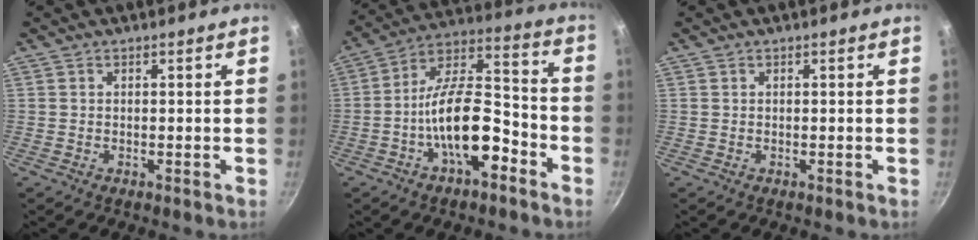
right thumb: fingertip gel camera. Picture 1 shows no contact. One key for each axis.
{"total": 16.2, "fx": -6.4, "fy": 7.1, "fz": 13.1, "tx": -0.196, "ty": 0.060, "tz": -0.118}
{"total": 0.0}